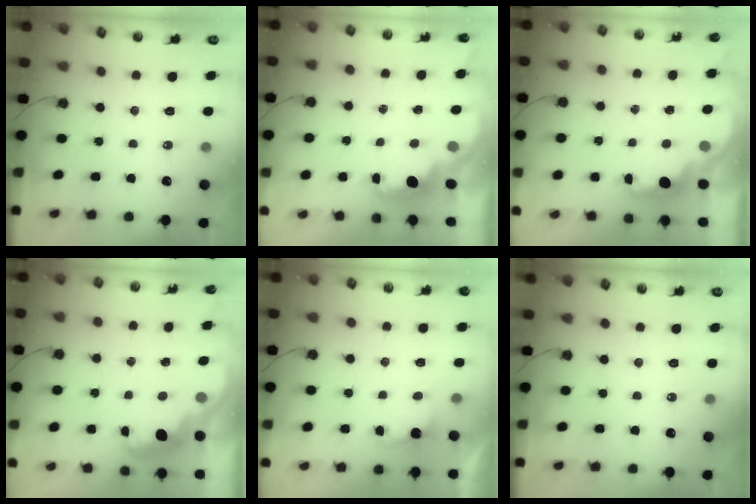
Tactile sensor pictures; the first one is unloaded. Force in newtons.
{"total": 2.1, "press": 1.9, "slide": 0.8}
{"total": 2.3, "press": 2.1, "slide": 0.8}
{"total": 2.7, "press": 2.6, "slide": 0.8}
{"total": 2.3, "press": 2.1, "slide": 0.9}
{"total": 0.0}